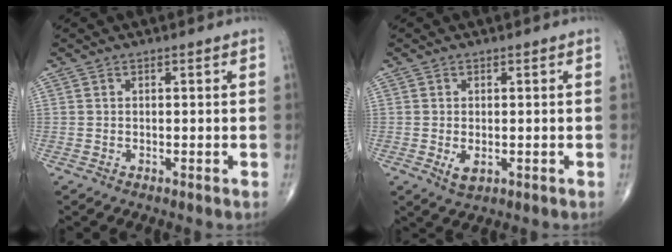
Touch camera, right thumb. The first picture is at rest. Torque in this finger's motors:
{"motor_torque": [-0.22, 0.09, 0.27, 0.10, 0.08]}